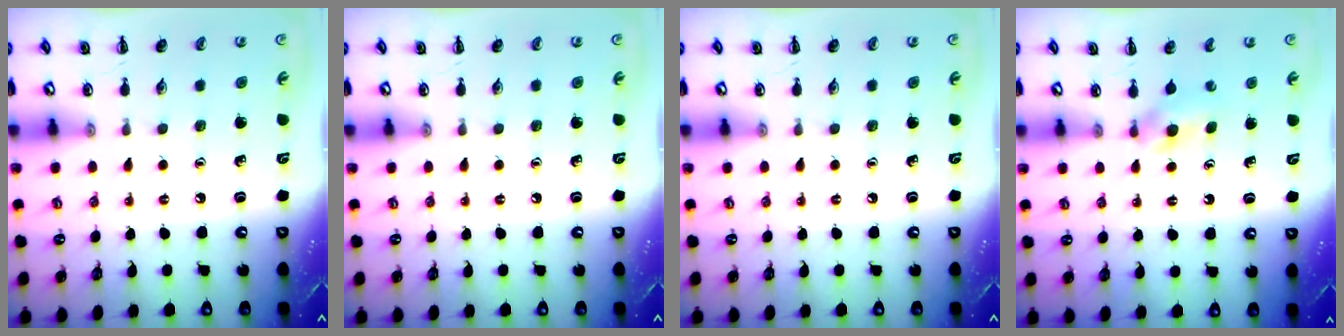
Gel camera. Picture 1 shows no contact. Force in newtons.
{"total": 0.0}
{"total": 0.0}
{"total": 3.6, "press": 3.4, "slide": 1.4}